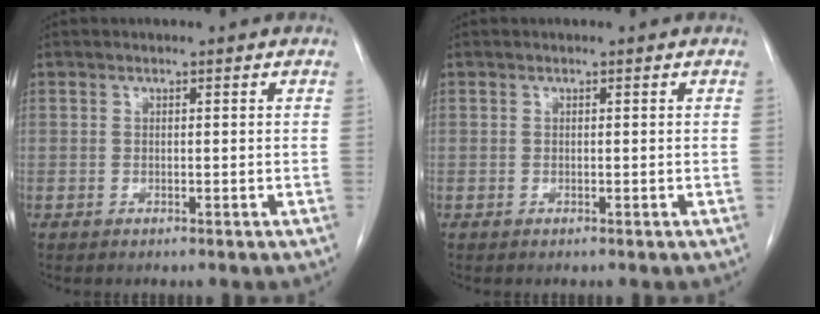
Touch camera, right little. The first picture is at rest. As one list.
[{"total": 0.0}]